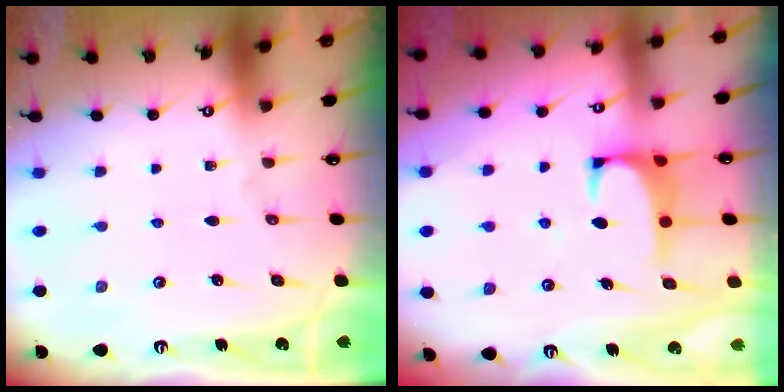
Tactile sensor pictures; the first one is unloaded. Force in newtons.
{"total": 1.2, "press": 1.2, "slide": 0.4}